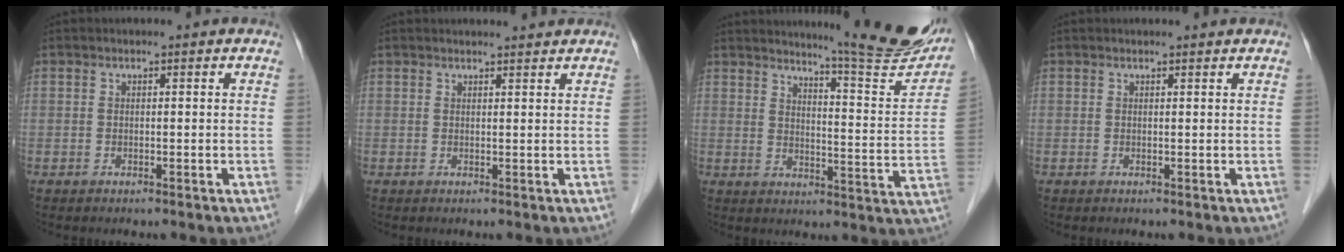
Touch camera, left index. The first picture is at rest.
{"total": 3.4, "force": [3.3, 0.2, 0.6], "torque": [-0.013, 0.008, 0.039]}
{"total": 15.9, "force": [14.5, 0.0, 6.4], "torque": [-0.086, -0.074, 0.174]}
{"total": 1.1, "force": [1.1, -0.1, 0.1], "torque": [-0.009, 0.000, 0.015]}